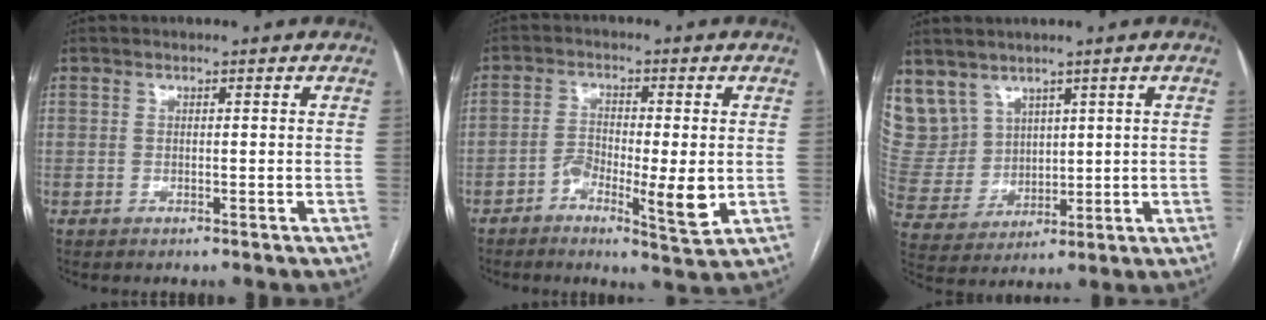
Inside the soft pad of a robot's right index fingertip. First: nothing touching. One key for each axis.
{"total": 7.1, "fx": -2.0, "fy": 1.8, "fz": 6.6, "tx": -0.113, "ty": -0.002, "tz": -0.031}
{"total": 10.7, "fx": 6.6, "fy": 8.2, "fz": 1.6, "tx": -0.060, "ty": 0.038, "tz": 0.163}